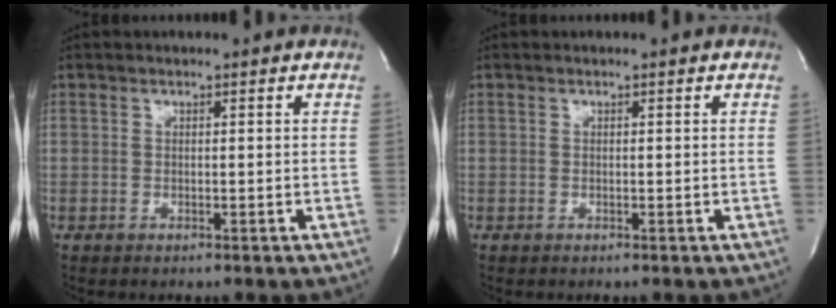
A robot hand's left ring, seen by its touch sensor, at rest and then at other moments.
{"total": 0.0}